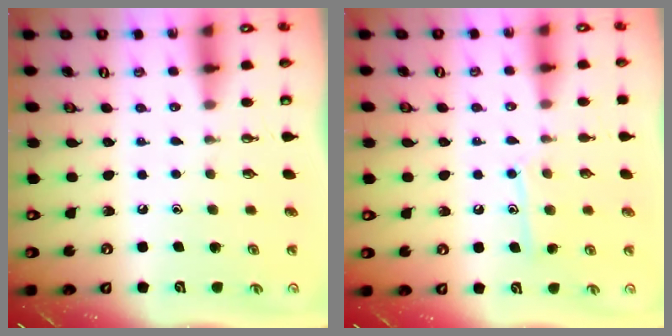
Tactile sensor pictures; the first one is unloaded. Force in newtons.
{"total": 9.8, "press": 9.8, "slide": 0.7}